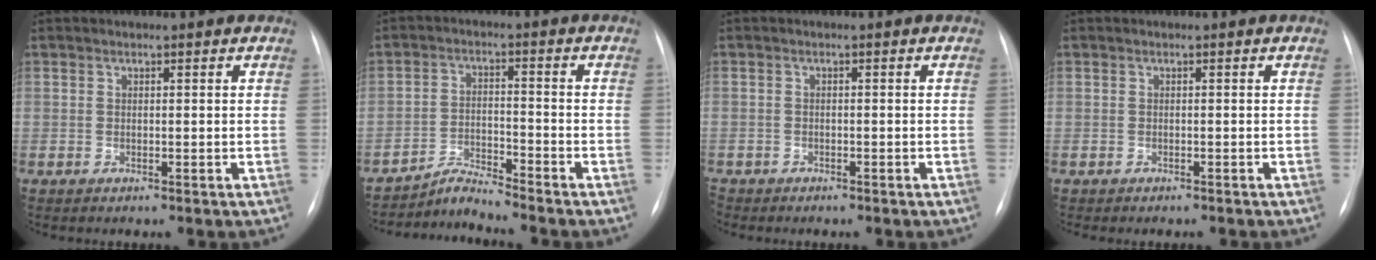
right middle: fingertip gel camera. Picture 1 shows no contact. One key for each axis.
{"total": 4.2, "fx": -4.0, "fy": -1.2, "fz": -0.5, "tx": -0.001, "ty": -0.016, "tz": -0.070}
{"total": 2.3, "fx": -2.0, "fy": 1.1, "fz": 0.6, "tx": -0.012, "ty": -0.003, "tz": -0.027}
{"total": 2.2, "fx": -1.9, "fy": 0.5, "fz": 1.0, "tx": -0.017, "ty": -0.008, "tz": -0.016}